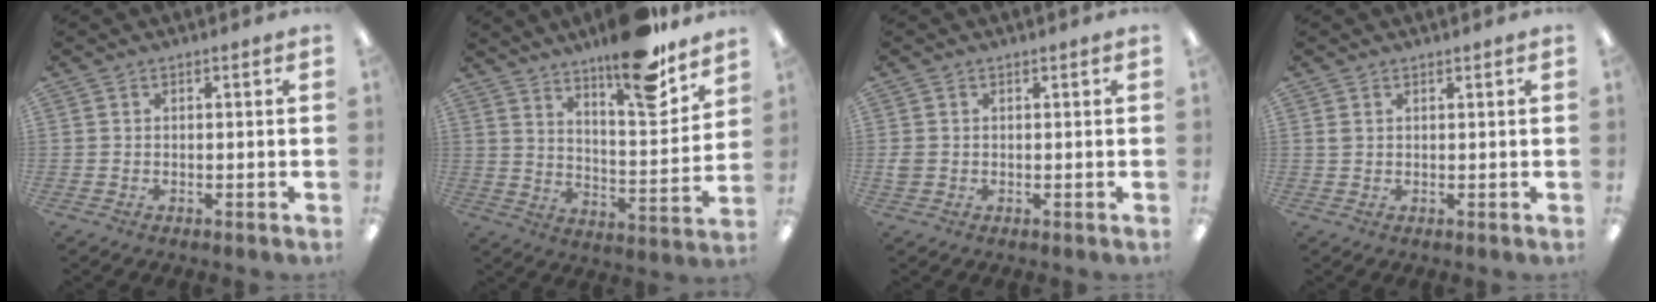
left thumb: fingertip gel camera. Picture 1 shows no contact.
{"total": 17.5, "force": [13.7, 4.5, 10.0], "torque": [-0.144, -0.096, 0.223]}
{"total": 1.7, "force": [0.0, 1.5, 0.6], "torque": [-0.012, 0.004, 0.000]}
{"total": 1.1, "force": [0.7, 0.6, 0.5], "torque": [-0.012, 0.001, 0.013]}